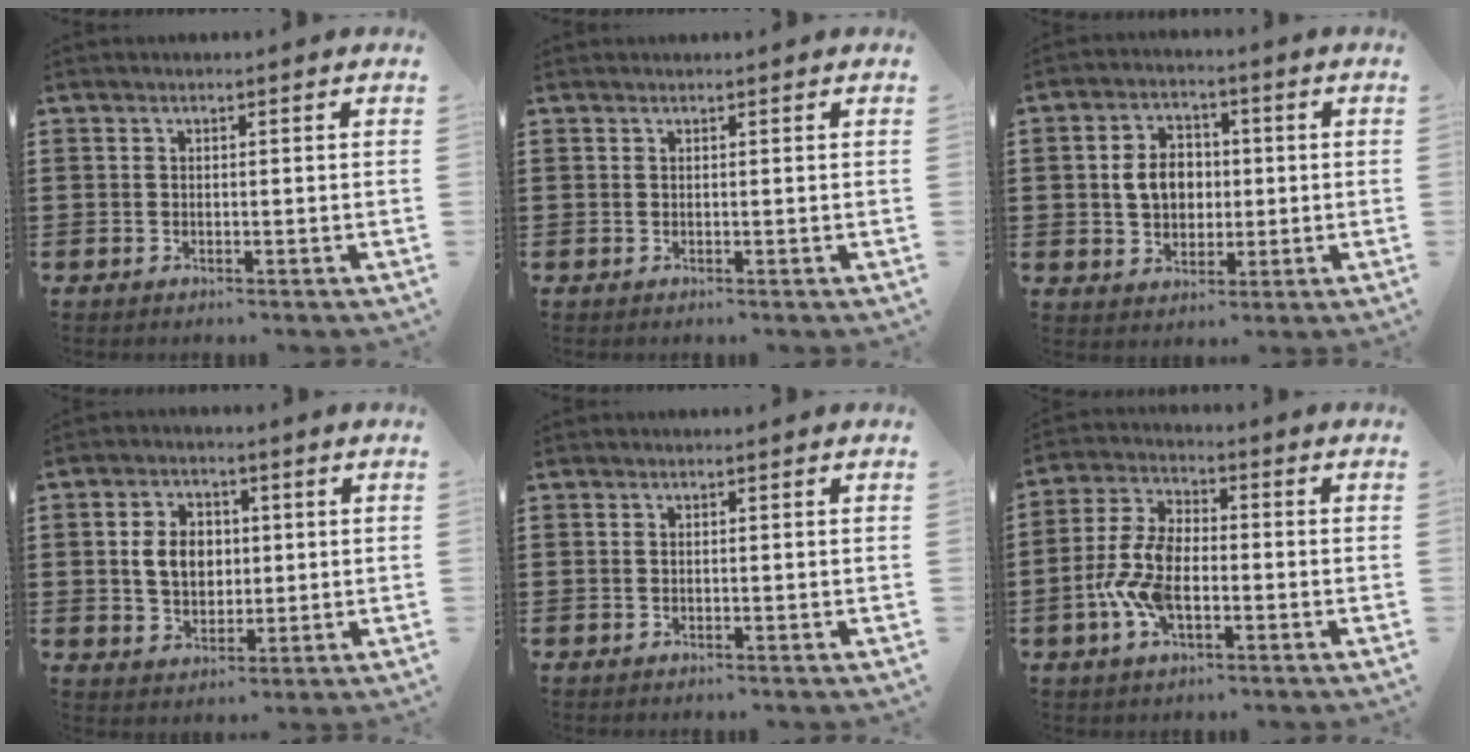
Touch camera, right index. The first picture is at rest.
{"total": 0.0}
{"total": 6.2, "force": [0.1, 4.8, 4.0], "torque": [-0.087, 0.010, -0.005]}
{"total": 6.2, "force": [0.5, 4.6, 4.1], "torque": [-0.097, 0.007, 0.000]}
{"total": 0.0}
{"total": 8.2, "force": [-2.2, 4.2, 6.7], "torque": [-0.163, -0.002, -0.048]}